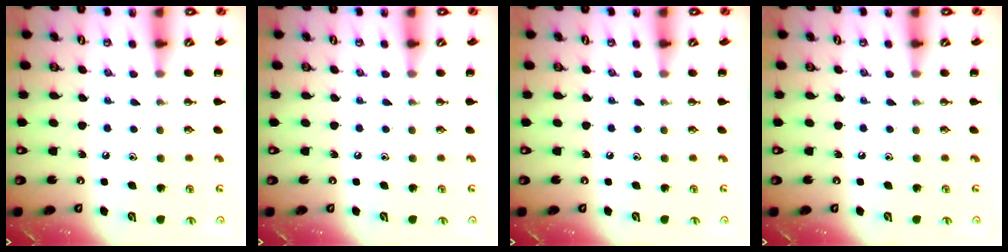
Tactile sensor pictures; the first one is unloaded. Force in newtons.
{"total": 0.0}
{"total": 0.0}
{"total": 0.0}